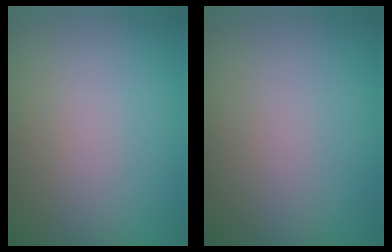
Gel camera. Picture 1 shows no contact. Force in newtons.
{"total": 0.0}